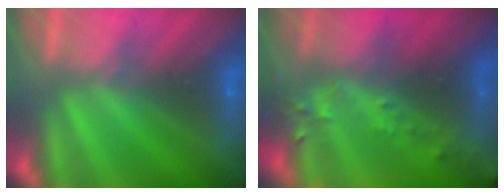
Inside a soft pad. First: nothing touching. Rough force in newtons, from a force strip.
{"total": 6.4}